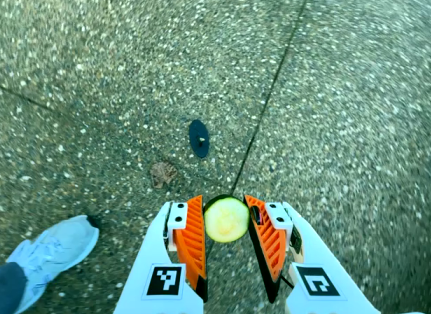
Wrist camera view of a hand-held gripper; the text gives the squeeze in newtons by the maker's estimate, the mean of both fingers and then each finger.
{"total": 10.4, "left": 10.5, "right": 10.2}